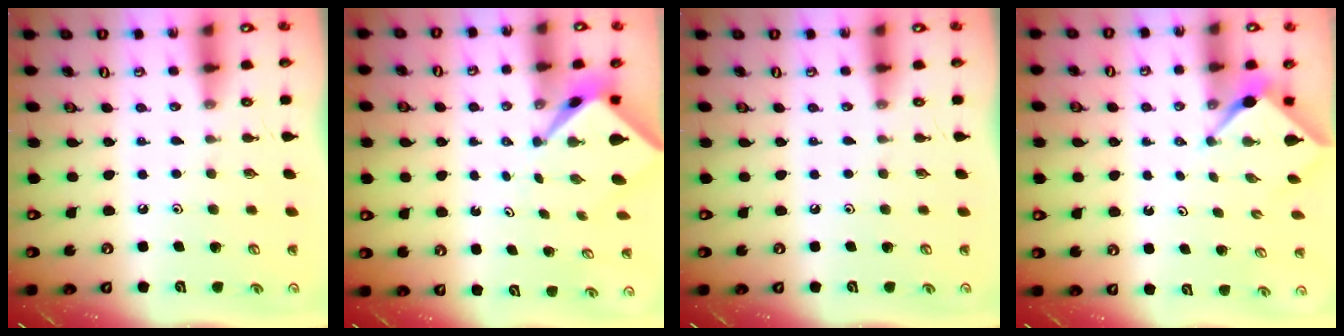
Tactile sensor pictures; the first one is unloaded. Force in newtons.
{"total": 2.6, "press": 2.6, "slide": 0.2}
{"total": 0.0}
{"total": 2.4, "press": 2.4, "slide": 0.3}